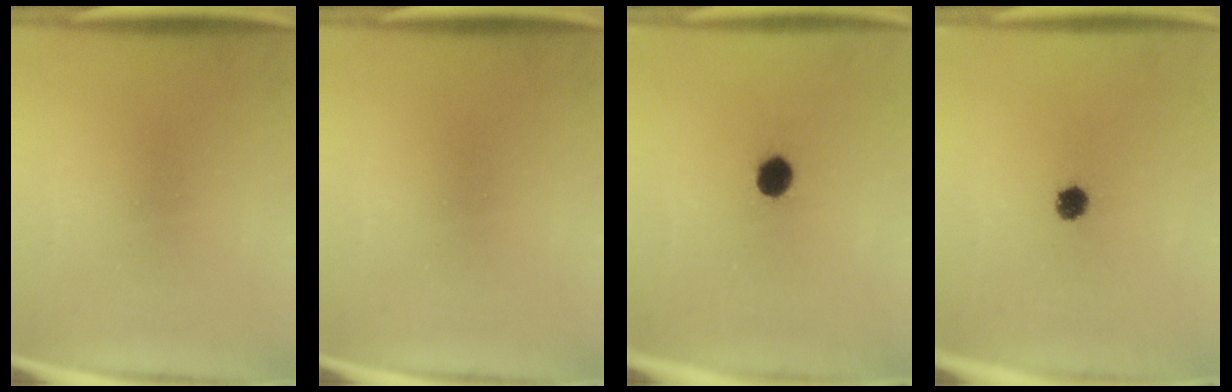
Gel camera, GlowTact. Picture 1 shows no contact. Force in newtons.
{"total": 0.0}
{"total": 4.2}
{"total": 3.5}